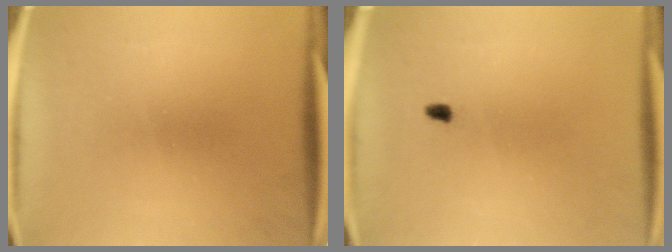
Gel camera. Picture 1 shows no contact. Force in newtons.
{"total": 0.9}